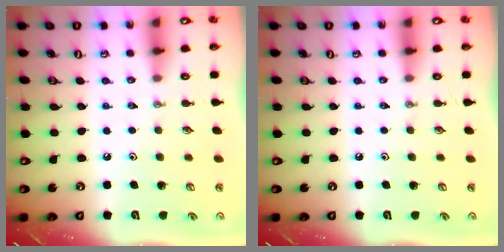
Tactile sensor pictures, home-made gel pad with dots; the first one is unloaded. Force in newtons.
{"total": 0.0}